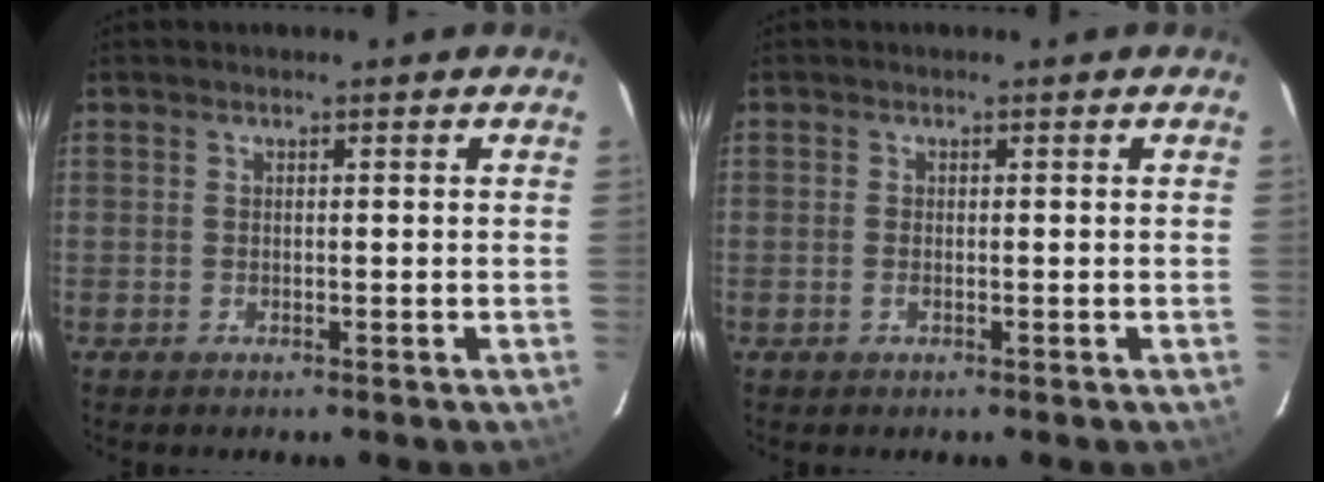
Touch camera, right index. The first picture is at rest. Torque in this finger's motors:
{"motor_torque": [0.07, 0.27, -0.05, 0.00]}